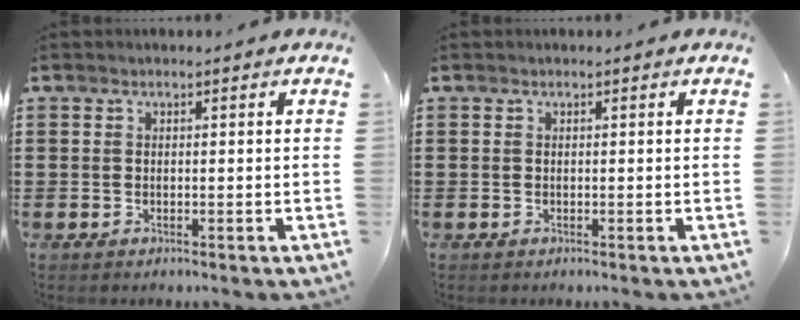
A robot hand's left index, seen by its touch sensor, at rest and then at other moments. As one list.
[{"total": 0.0}]